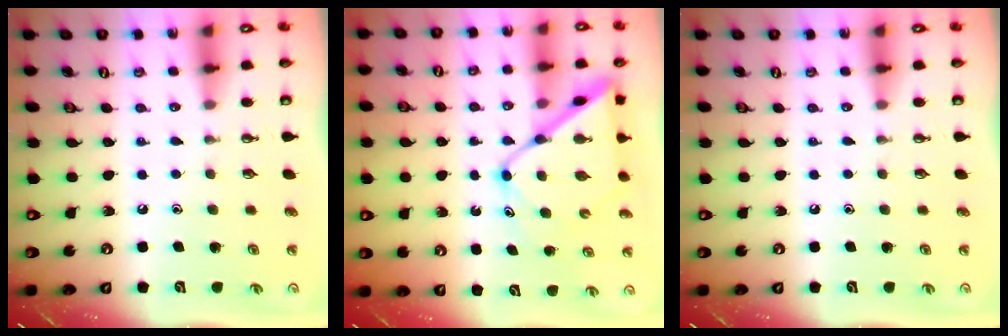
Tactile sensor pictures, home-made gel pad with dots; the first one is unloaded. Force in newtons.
{"total": 13.5, "press": 13.4, "slide": 1.1}
{"total": 0.0}